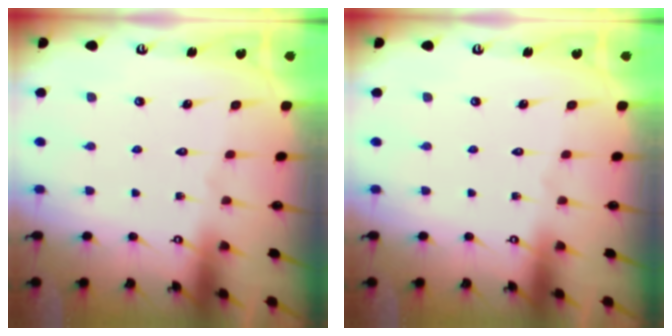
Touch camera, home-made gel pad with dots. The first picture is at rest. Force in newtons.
{"total": 0.0}